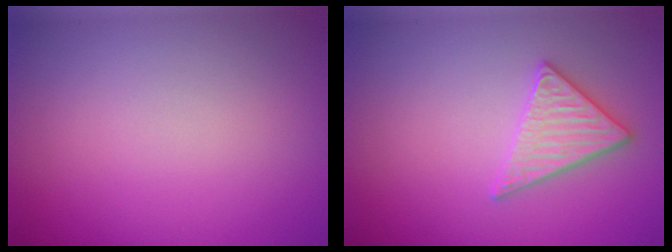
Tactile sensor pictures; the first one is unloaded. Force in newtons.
{"total": 2.8, "press": 2.7, "slide": 0.7}